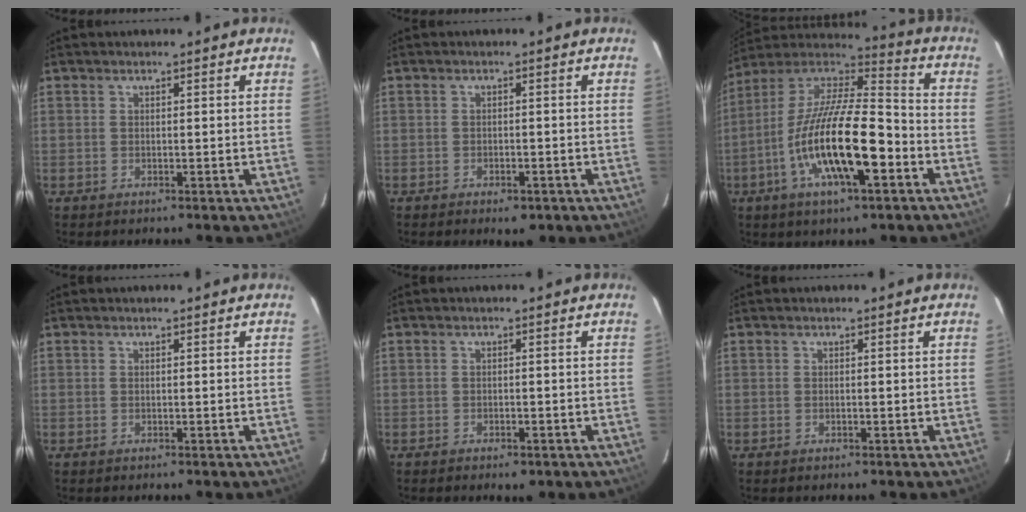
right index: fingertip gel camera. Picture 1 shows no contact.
{"total": 3.2, "force": [-2.1, 1.5, 1.9], "torque": [-0.041, -0.005, -0.026]}
{"total": 20.5, "force": [-7.2, 6.1, 18.1], "torque": [-0.340, -0.020, -0.139]}
{"total": 0.0}
{"total": 2.3, "force": [-1.5, 1.0, 1.3], "torque": [-0.027, -0.003, -0.020]}
{"total": 0.0}